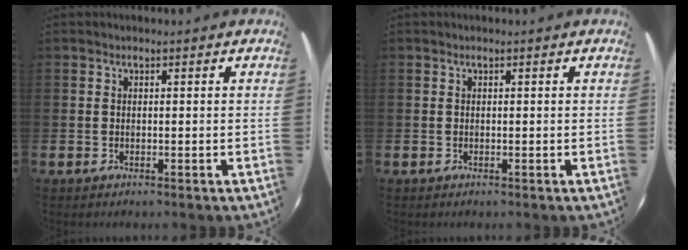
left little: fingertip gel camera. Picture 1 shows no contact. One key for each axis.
{"total": 0.0}